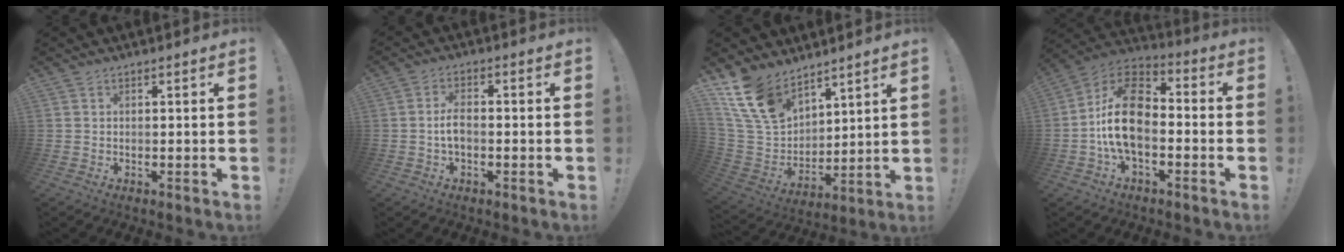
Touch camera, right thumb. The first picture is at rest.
{"total": 4.5, "force": [-0.9, 2.2, 3.9], "torque": [-0.065, 0.003, -0.018]}
{"total": 15.9, "force": [11.0, 9.3, 6.8], "torque": [-0.139, -0.067, 0.214]}
{"total": 17.4, "force": [-3.1, 10.8, 13.3], "torque": [-0.232, 0.031, -0.048]}